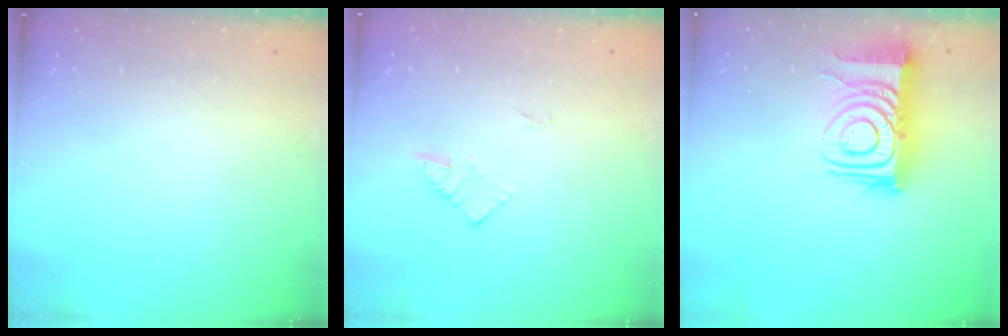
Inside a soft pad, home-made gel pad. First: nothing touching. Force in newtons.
{"total": 2.1, "press": 2.1, "slide": 0.3}
{"total": 15.9, "press": 15.8, "slide": 1.6}